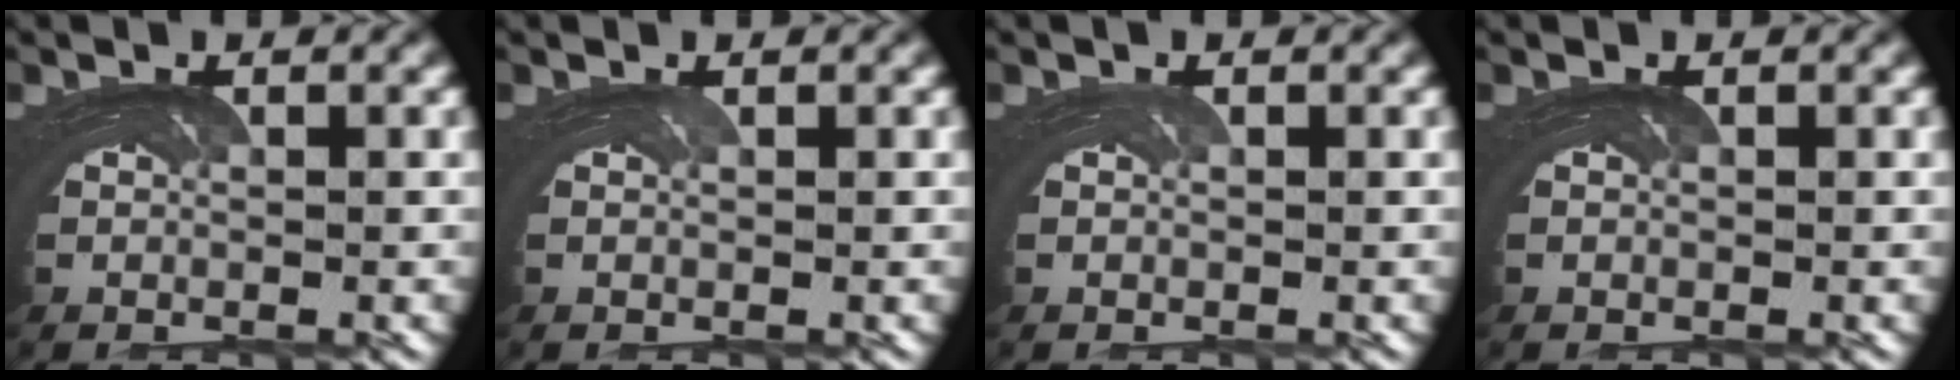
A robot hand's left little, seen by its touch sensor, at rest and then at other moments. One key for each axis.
{"total": 0.8, "fx": 0.2, "fy": -0.5, "fz": -0.6, "tx": 0.018, "ty": 0.003, "tz": 0.002}
{"total": 0.9, "fx": 0.1, "fy": -0.4, "fz": -0.9, "tx": 0.020, "ty": 0.003, "tz": 0.000}
{"total": 0.0}